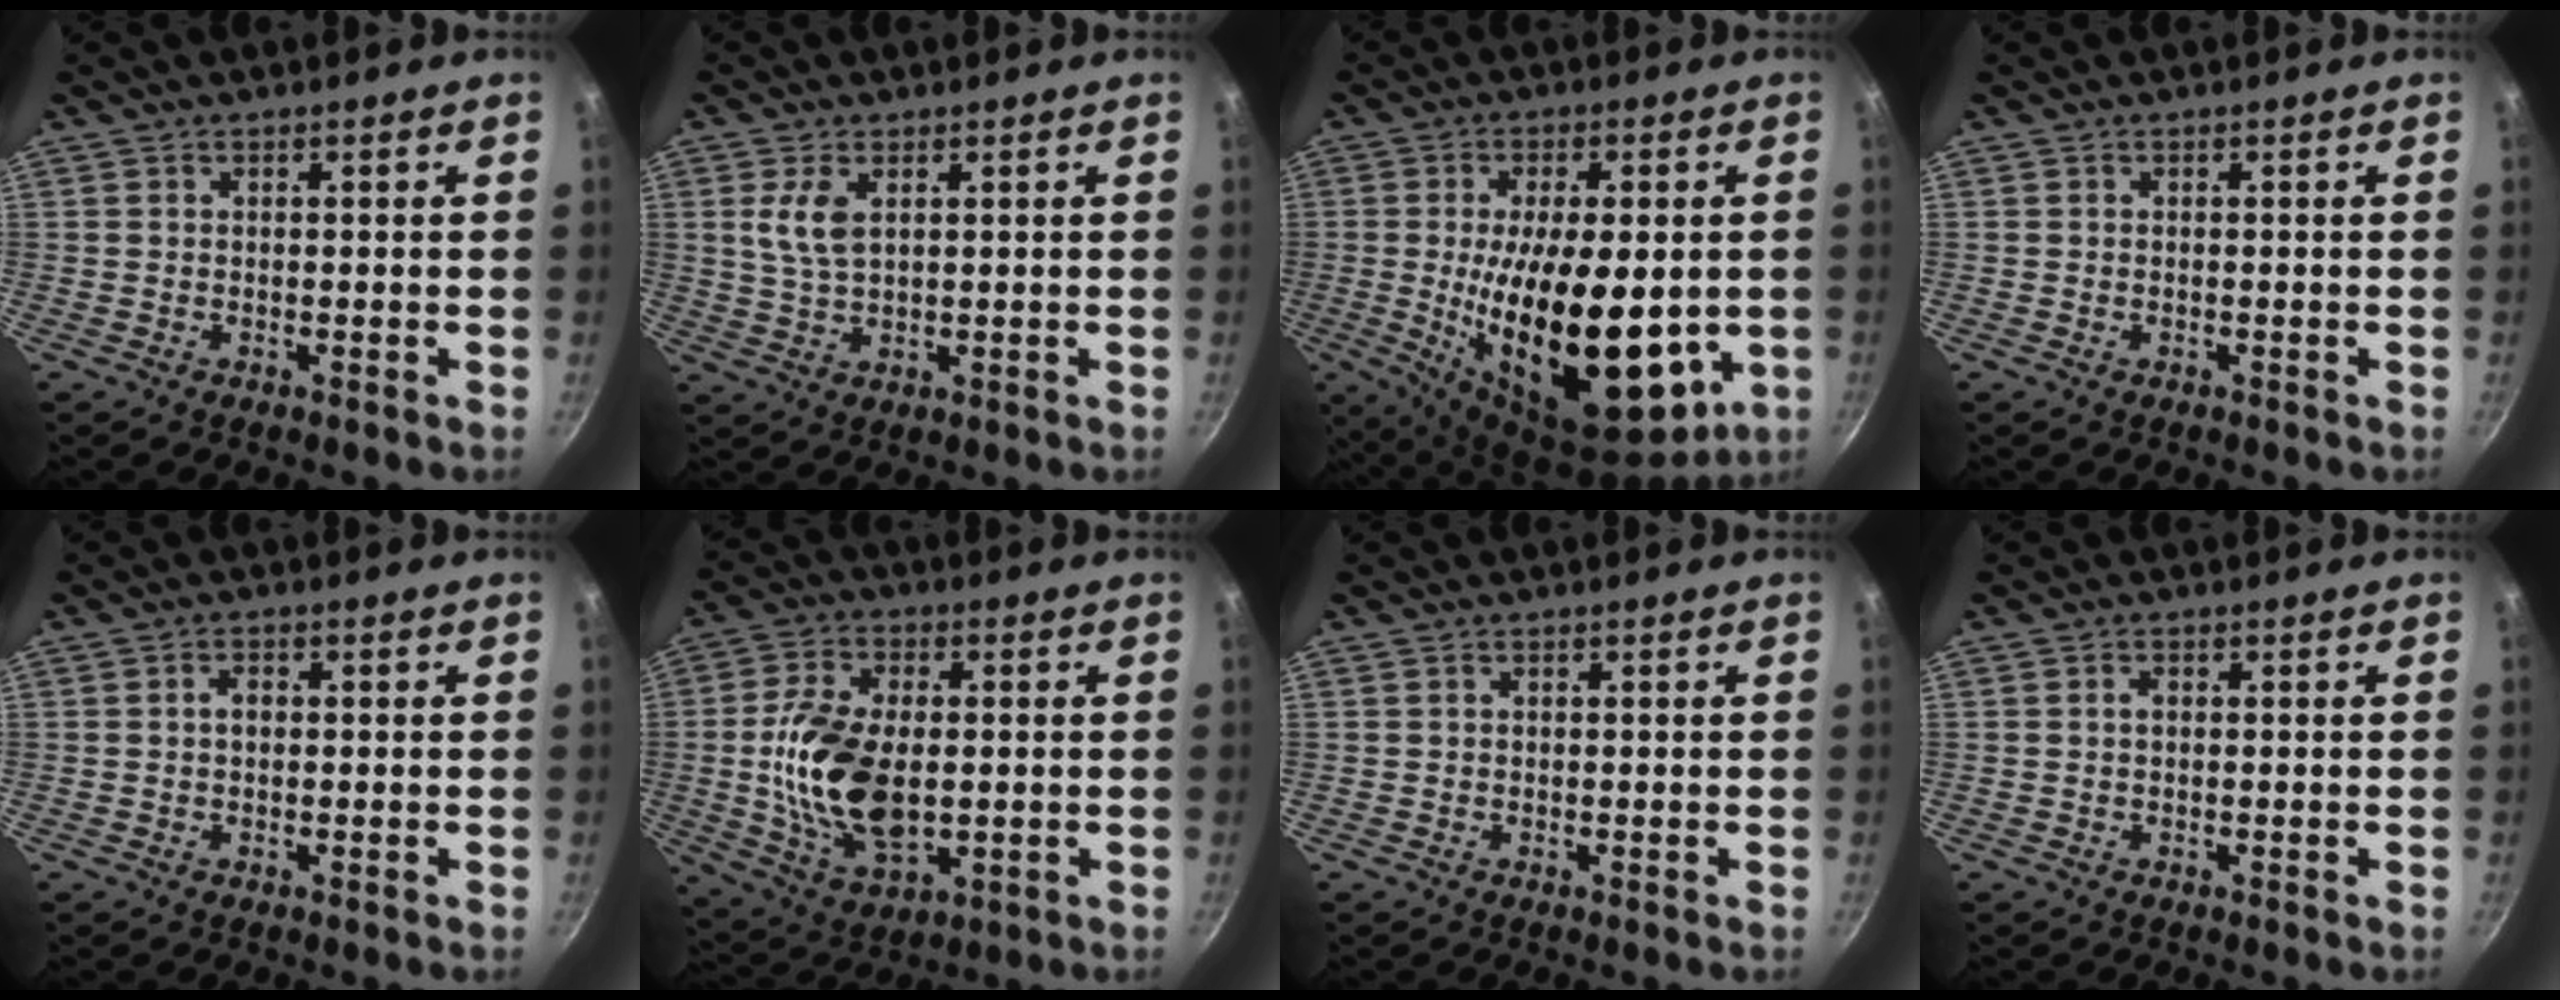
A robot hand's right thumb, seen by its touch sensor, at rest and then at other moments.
{"total": 5.4, "force": [1.8, 2.7, 4.4], "torque": [-0.087, -0.007, 0.037]}
{"total": 22.9, "force": [-2.4, 10.5, 20.2], "torque": [-0.322, -0.018, -0.027]}
{"total": 0.0}
{"total": 2.1, "force": [0.1, 1.5, 1.5], "torque": [-0.017, 0.007, 0.000]}
{"total": 16.4, "force": [-0.5, 9.6, 13.2], "torque": [-0.234, 0.003, -0.005]}
{"total": 0.0}
{"total": 1.2, "force": [0.1, 0.8, 0.9], "torque": [-0.014, 0.004, 0.001]}